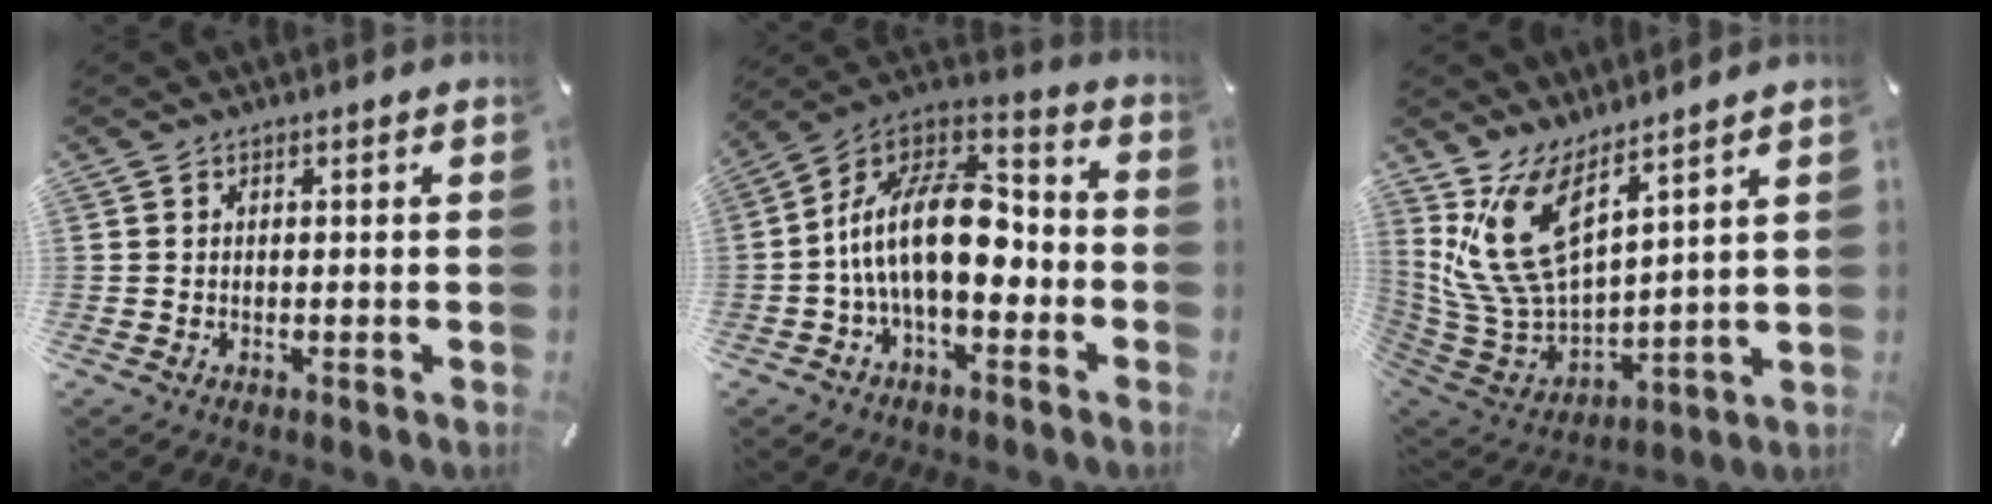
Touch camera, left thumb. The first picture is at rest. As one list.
[{"total": 19.0, "force": [-2.6, 10.4, 15.6], "torque": [-0.307, 0.020, -0.045]}, {"total": 15.4, "force": [9.0, 7.6, 9.9], "torque": [-0.243, -0.057, 0.171]}]